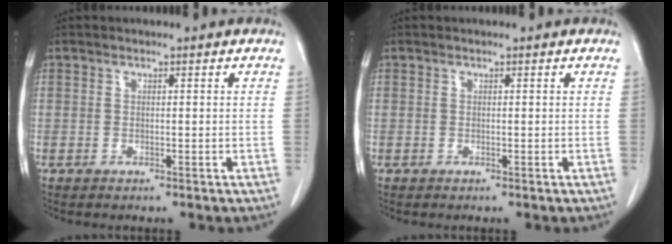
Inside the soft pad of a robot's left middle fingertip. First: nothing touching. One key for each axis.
{"total": 0.0}